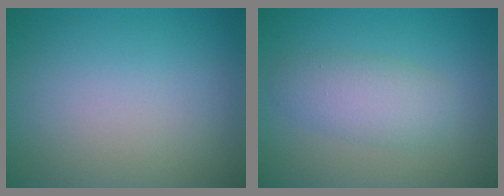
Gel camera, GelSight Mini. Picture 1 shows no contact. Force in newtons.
{"total": 3.3, "press": 3.3, "slide": 0.1}